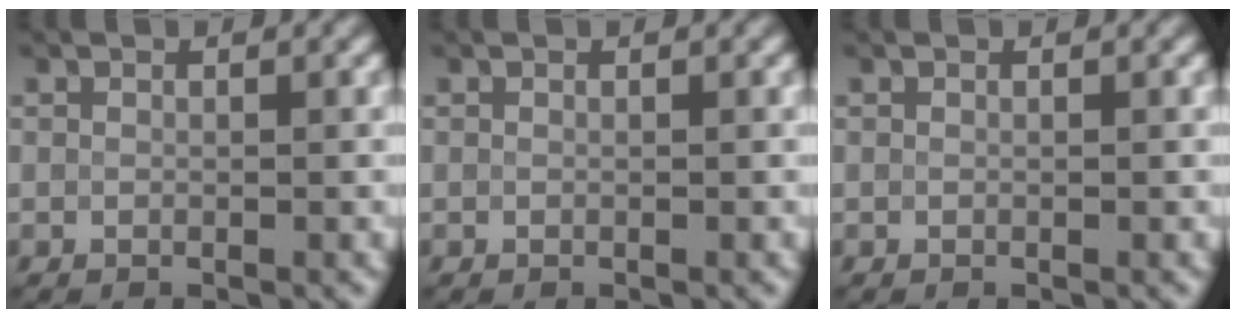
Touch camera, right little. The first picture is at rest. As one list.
[{"total": 0.0}, {"total": 0.0}]